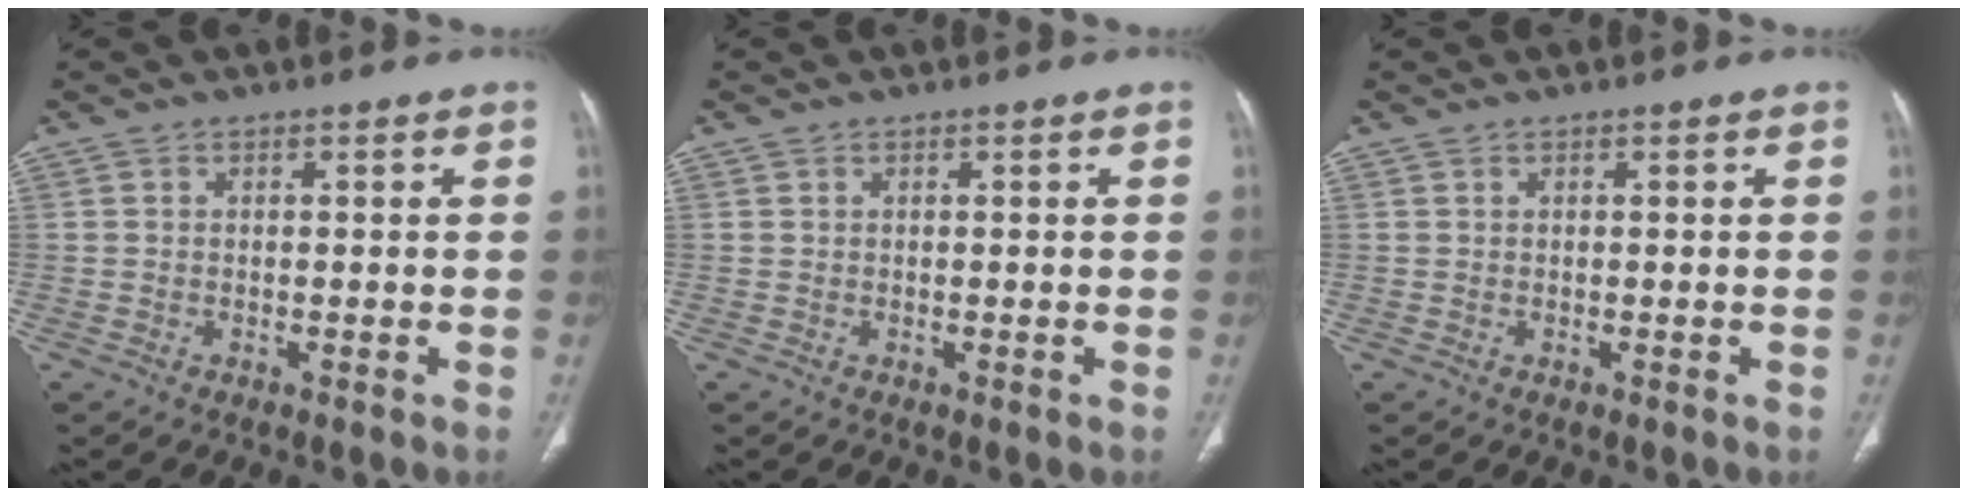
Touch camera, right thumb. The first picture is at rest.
{"total": 0.0}
{"total": 0.0}